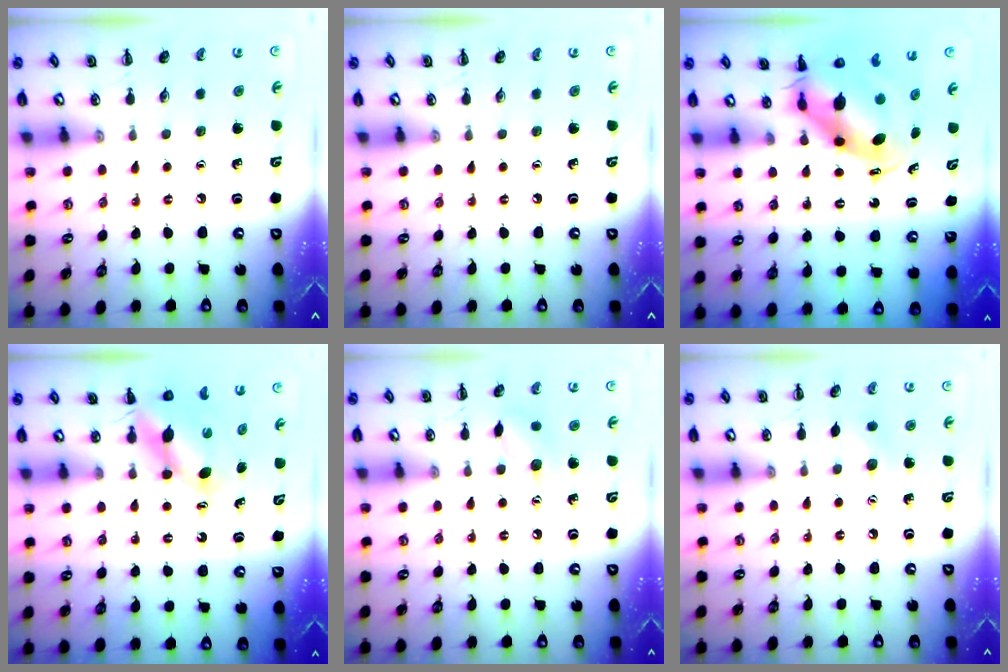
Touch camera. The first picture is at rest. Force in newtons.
{"total": 0.0}
{"total": 6.9, "press": 6.6, "slide": 1.9}
{"total": 5.7, "press": 5.7, "slide": 0.1}
{"total": 7.3, "press": 7.2, "slide": 1.1}
{"total": 6.4, "press": 6.2, "slide": 1.6}